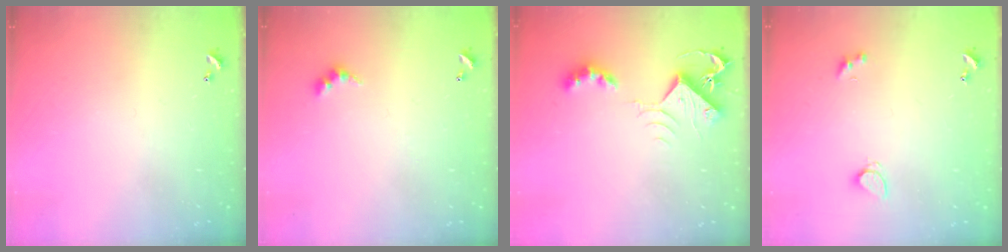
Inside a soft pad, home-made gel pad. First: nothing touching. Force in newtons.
{"total": 2.4, "press": 2.4, "slide": 0.5}
{"total": 7.1, "press": 7.1, "slide": 1.0}
{"total": 2.1, "press": 2.0, "slide": 0.4}